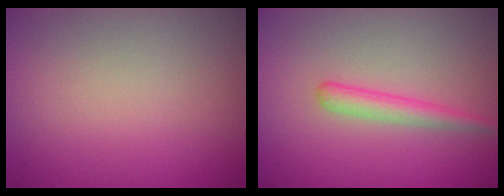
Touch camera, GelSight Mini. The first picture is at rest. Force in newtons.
{"total": 2.0, "press": 1.9, "slide": 0.1}